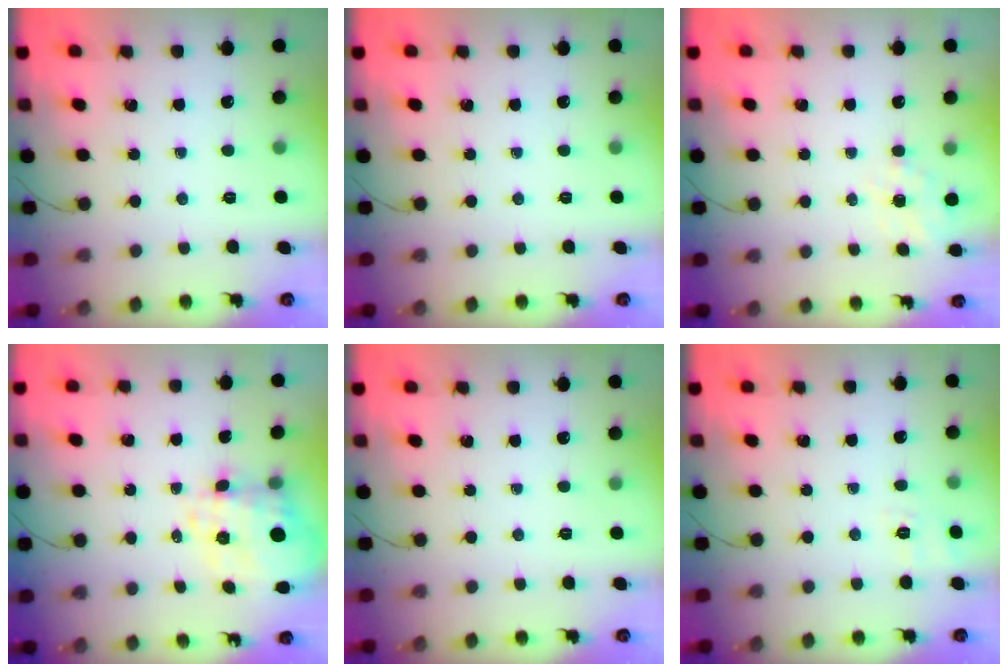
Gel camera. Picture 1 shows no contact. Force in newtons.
{"total": 0.0}
{"total": 6.5, "press": 6.3, "slide": 1.5}
{"total": 5.0, "press": 4.6, "slide": 2.1}
{"total": 0.0}
{"total": 2.4, "press": 1.1, "slide": 2.1}